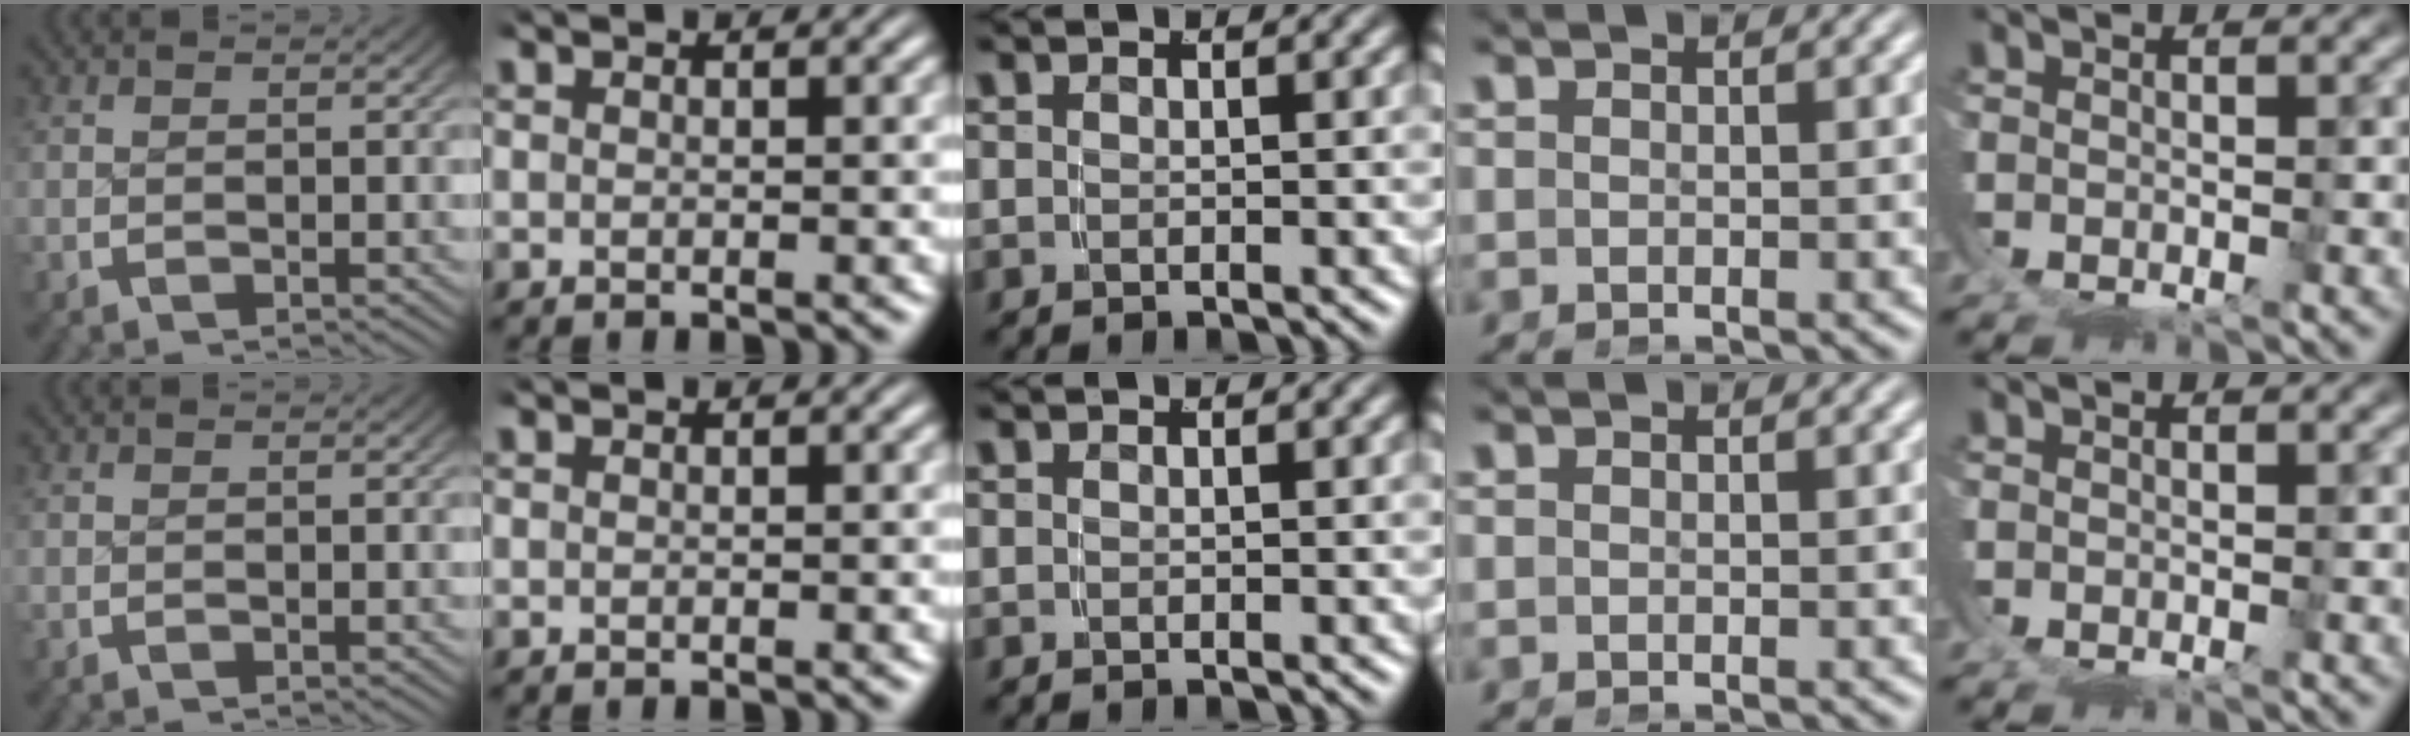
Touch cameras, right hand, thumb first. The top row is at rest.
{}